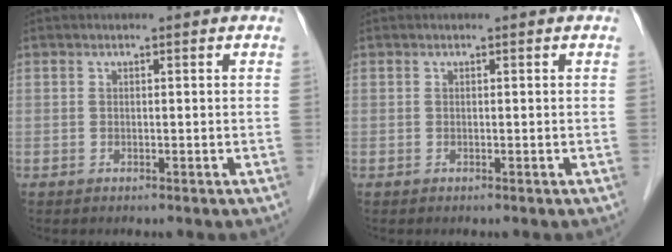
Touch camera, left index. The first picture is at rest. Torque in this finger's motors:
{"motor_torque": [0.02, 0.02, 0.00, 0.00]}